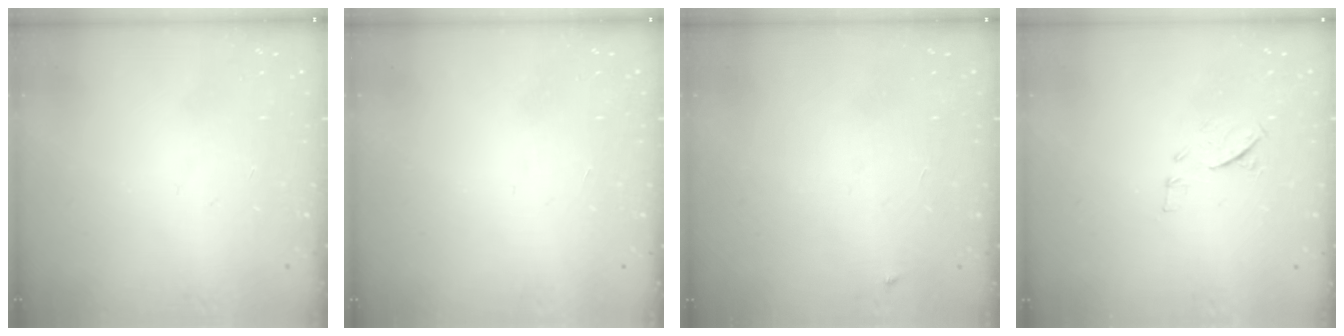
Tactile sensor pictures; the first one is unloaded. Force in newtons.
{"total": 1.7, "press": 1.7, "slide": 0.1}
{"total": 2.5, "press": 2.4, "slide": 0.4}
{"total": 8.6, "press": 8.5, "slide": 1.1}